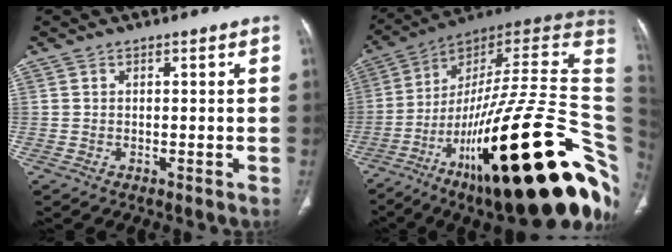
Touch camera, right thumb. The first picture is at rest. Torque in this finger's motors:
{"motor_torque": [2.38, 2.19, 2.02, -0.75, 0.34]}